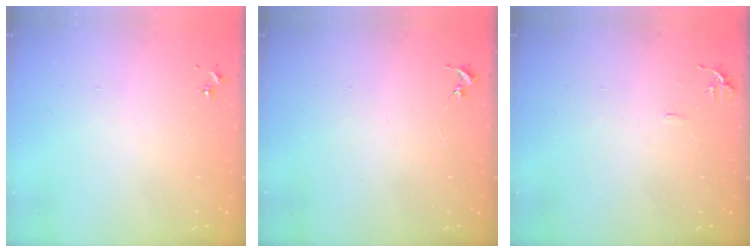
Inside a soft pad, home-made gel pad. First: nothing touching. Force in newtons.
{"total": 0.0}
{"total": 6.0, "press": 5.9, "slide": 0.7}